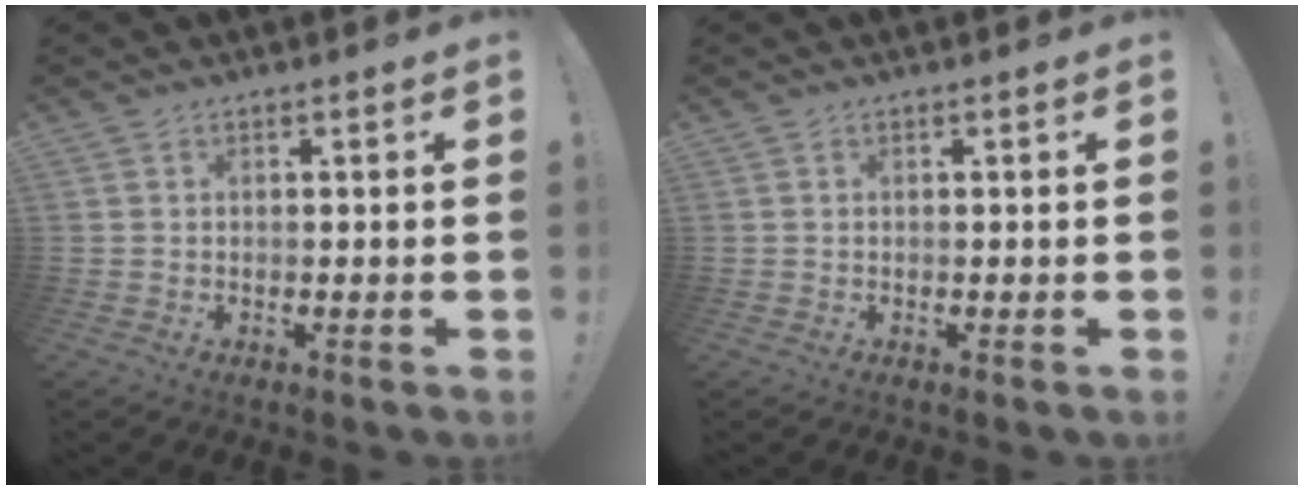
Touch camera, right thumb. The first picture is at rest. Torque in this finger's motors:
{"motor_torque": [-0.01, 0.00, 0.00, 0.00, 0.00]}